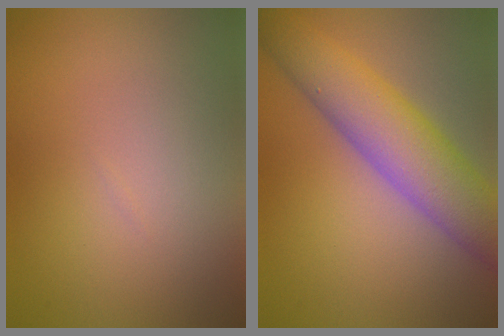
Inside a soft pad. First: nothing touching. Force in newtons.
{"total": 7.6, "press": 7.6, "slide": 0.3}